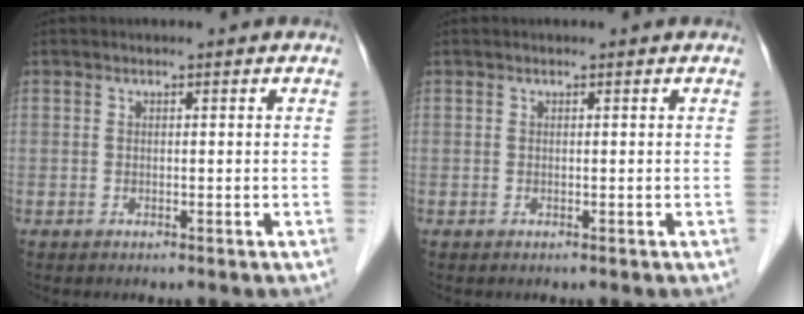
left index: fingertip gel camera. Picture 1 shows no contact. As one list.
[{"total": 0.0}]